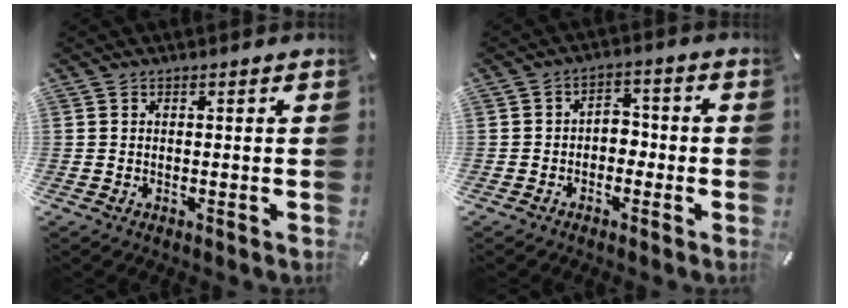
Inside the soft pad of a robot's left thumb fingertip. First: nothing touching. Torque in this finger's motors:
{"motor_torque": [0.57, 0.97, 0.49, 0.00, 0.04]}